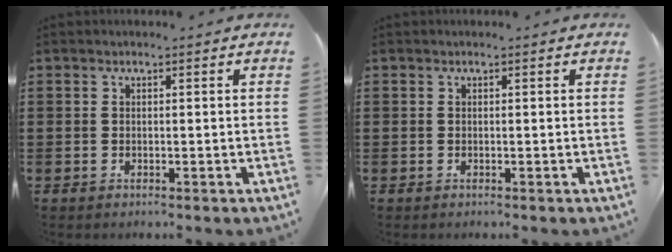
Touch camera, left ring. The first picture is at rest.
{"total": 0.0}